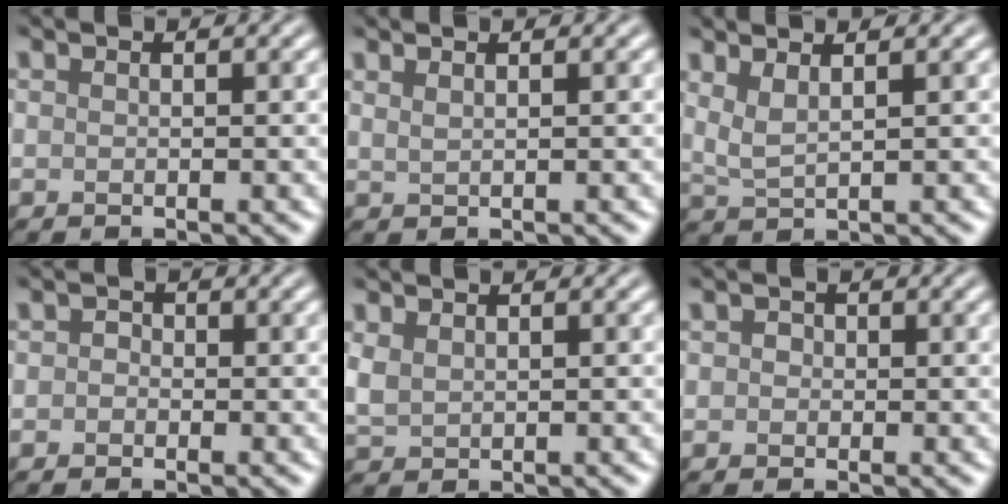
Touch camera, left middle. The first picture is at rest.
{"total": 1.4, "force": [0.9, 0.5, 0.9], "torque": [-0.006, -0.004, 0.008]}
{"total": 2.2, "force": [1.2, 0.7, 1.7], "torque": [-0.034, -0.006, 0.025]}
{"total": 1.0, "force": [-0.2, 0.9, 0.4], "torque": [0.000, -0.003, -0.018]}
{"total": 1.6, "force": [0.6, 1.1, 1.0], "torque": [-0.030, -0.001, 0.018]}
{"total": 1.0, "force": [0.1, 1.0, 0.4], "torque": [-0.001, 0.001, -0.009]}